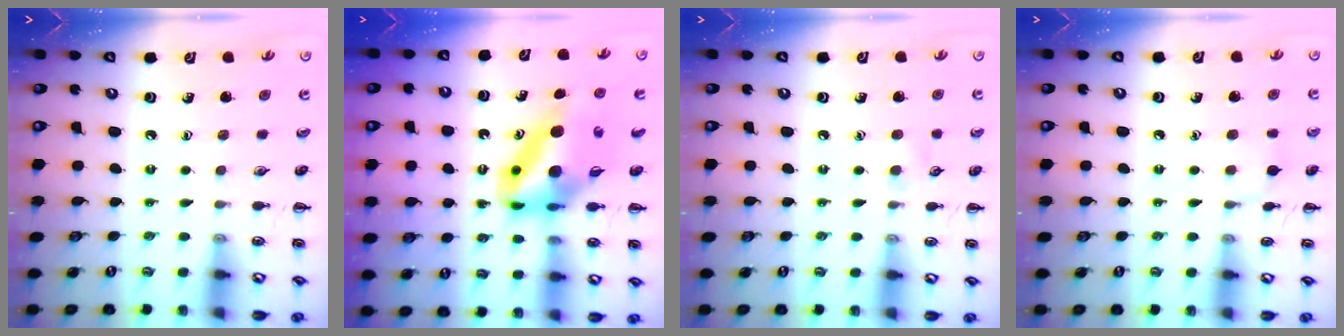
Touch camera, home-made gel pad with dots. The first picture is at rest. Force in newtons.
{"total": 11.8, "press": 11.2, "slide": 3.6}
{"total": 4.5, "press": 4.1, "slide": 1.7}
{"total": 6.3, "press": 6.0, "slide": 1.8}